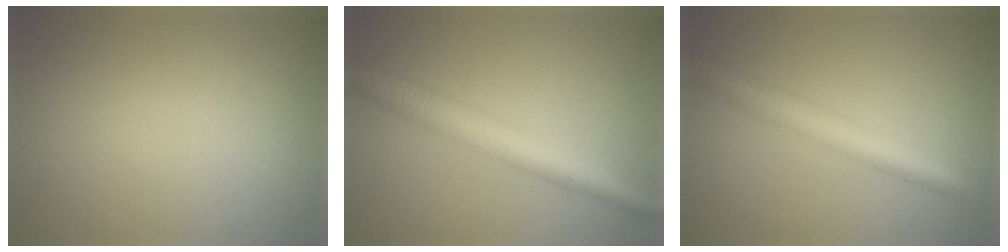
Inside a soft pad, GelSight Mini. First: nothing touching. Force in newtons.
{"total": 4.8, "press": 4.8, "slide": 0.0}
{"total": 4.2, "press": 4.2, "slide": 0.2}